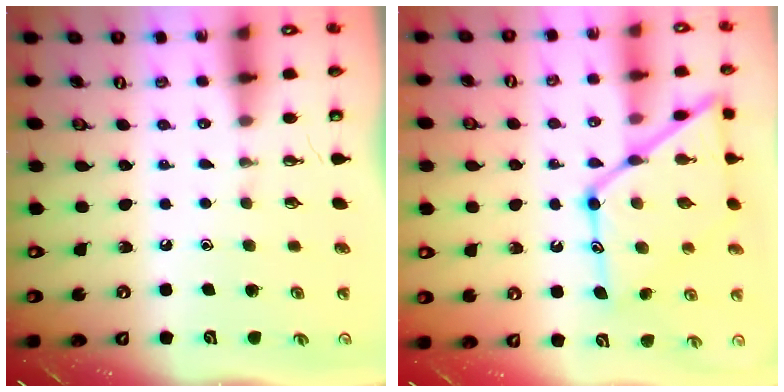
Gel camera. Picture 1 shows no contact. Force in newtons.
{"total": 19.7, "press": 19.7, "slide": 1.6}